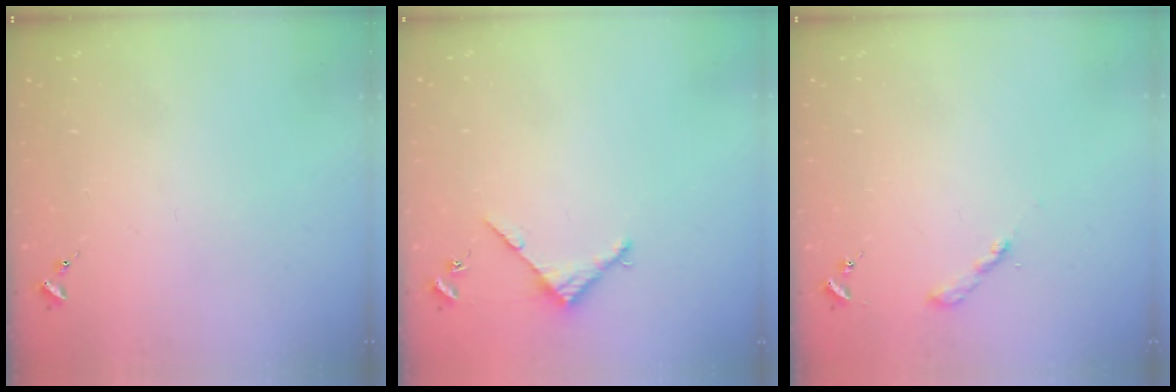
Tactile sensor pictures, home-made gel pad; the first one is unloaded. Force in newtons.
{"total": 3.4, "press": 3.4, "slide": 0.4}
{"total": 2.0, "press": 2.0, "slide": 0.2}